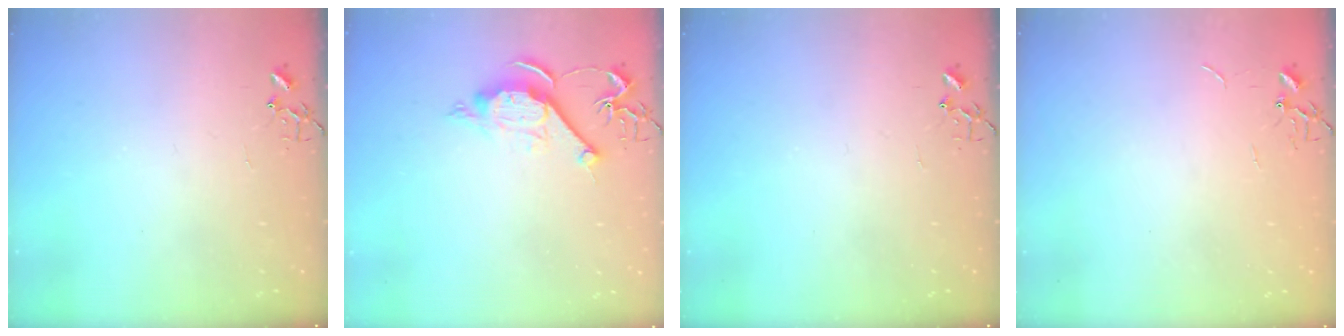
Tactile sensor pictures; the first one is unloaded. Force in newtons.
{"total": 10.3, "press": 10.3, "slide": 0.6}
{"total": 0.0}
{"total": 0.8, "press": 0.8, "slide": 0.2}